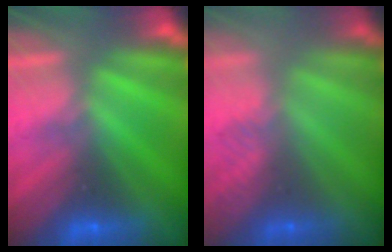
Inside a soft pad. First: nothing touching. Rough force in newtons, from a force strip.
{"total": 2.8}